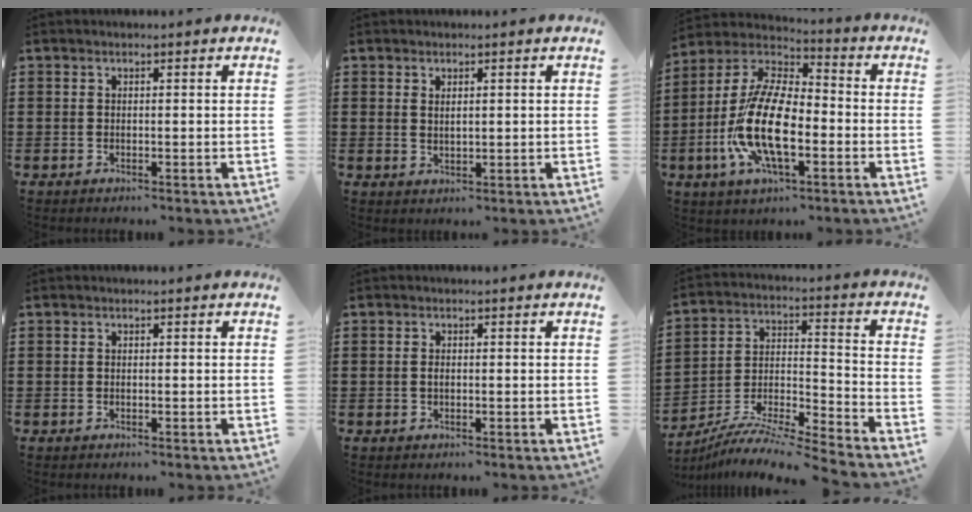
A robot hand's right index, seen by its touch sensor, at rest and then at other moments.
{"total": 1.2, "force": [0.9, 0.5, 0.6], "torque": [-0.012, 0.003, 0.016]}
{"total": 15.1, "force": [-4.5, 6.7, 12.7], "torque": [-0.301, -0.006, -0.093]}
{"total": 0.0}
{"total": 0.7, "force": [0.0, 0.4, 0.6], "torque": [-0.014, -0.001, -0.001]}
{"total": 8.1, "force": [-7.7, -0.4, 2.5], "torque": [-0.045, -0.005, -0.158]}